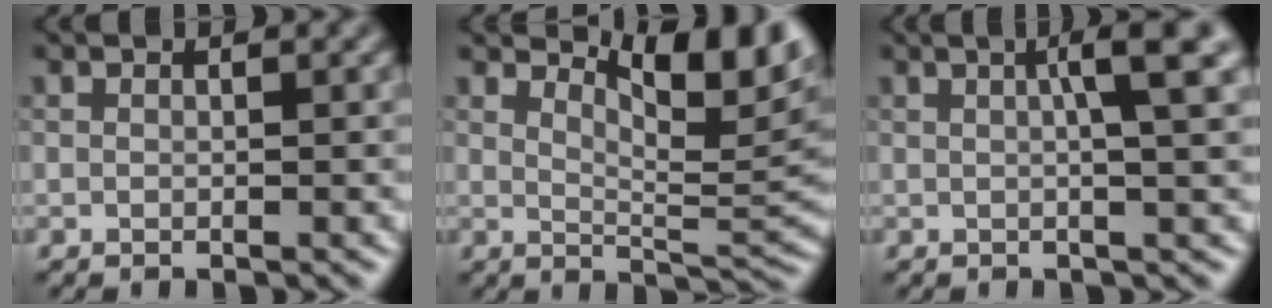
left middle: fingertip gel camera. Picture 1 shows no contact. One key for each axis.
{"total": 7.5, "fx": 4.4, "fy": 2.2, "fz": 5.7, "tx": -0.083, "ty": -0.006, "tz": 0.075}
{"total": 4.9, "fx": 1.2, "fy": 0.8, "fz": 4.7, "tx": -0.062, "ty": 0.014, "tz": 0.016}